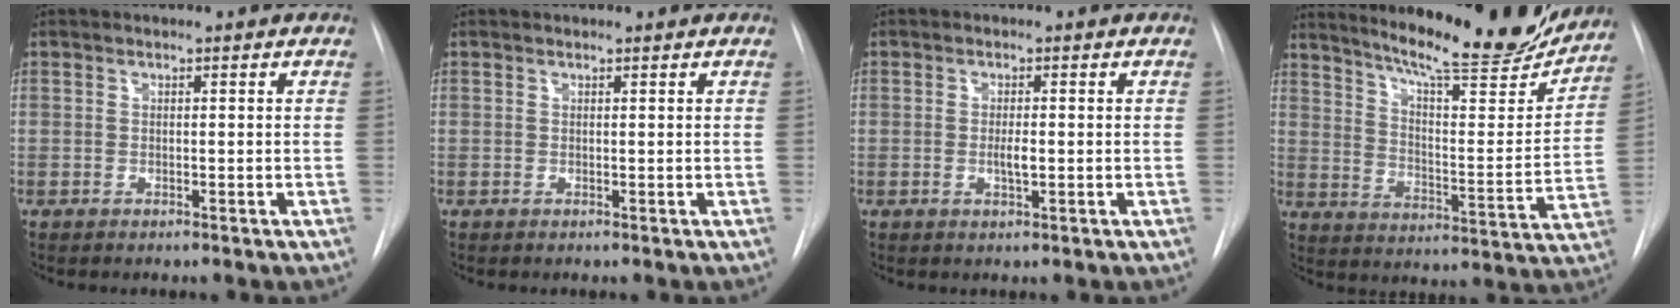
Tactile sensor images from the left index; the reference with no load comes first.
{"total": 1.0, "force": [0.9, 0.1, 0.1], "torque": [-0.008, 0.010, 0.013]}
{"total": 1.8, "force": [-0.2, 0.4, 1.8], "torque": [-0.035, -0.001, -0.003]}
{"total": 21.5, "force": [19.3, 2.4, 9.3], "torque": [-0.142, -0.048, 0.264]}